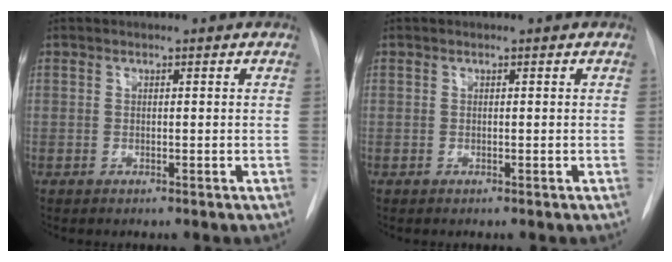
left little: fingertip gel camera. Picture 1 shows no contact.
{"total": 0.0}